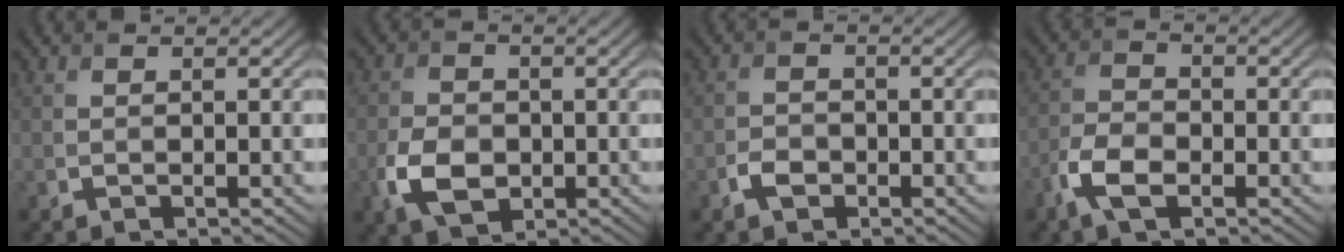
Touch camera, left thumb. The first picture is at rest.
{"total": 5.7, "force": [-1.7, 4.0, 3.7], "torque": [-0.085, -0.008, -0.037]}
{"total": 2.4, "force": [-1.3, 1.6, 1.2], "torque": [-0.024, 0.002, -0.030]}
{"total": 5.1, "force": [-2.8, 2.6, 3.5], "torque": [-0.078, -0.002, -0.065]}